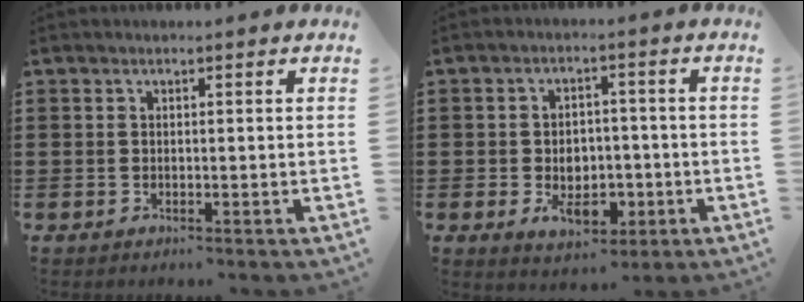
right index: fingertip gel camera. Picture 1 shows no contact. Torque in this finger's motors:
{"motor_torque": [1.36, 0.78, 0.28, 0.05]}